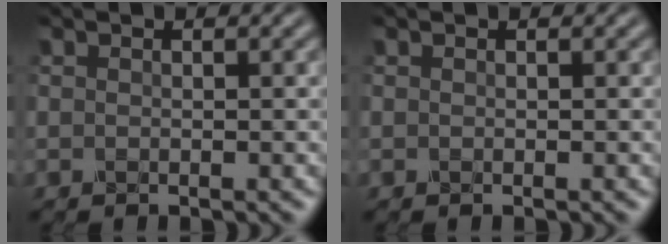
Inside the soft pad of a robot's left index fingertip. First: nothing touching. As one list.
[{"total": 0.0}]